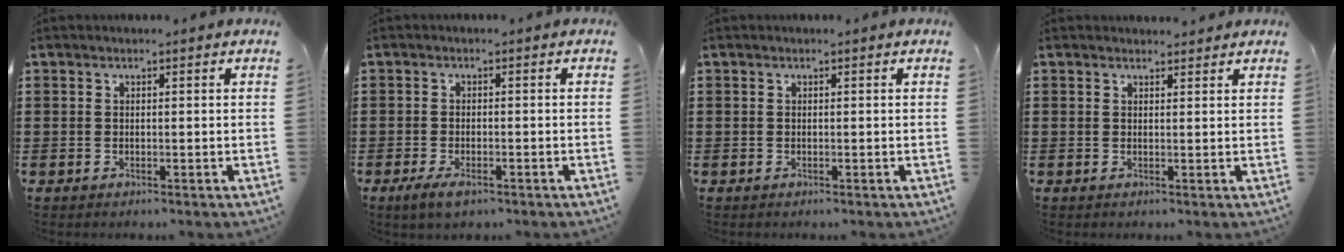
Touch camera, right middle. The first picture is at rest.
{"total": 2.4, "force": [-1.4, 0.9, 1.8], "torque": [-0.046, -0.003, -0.029]}
{"total": 0.0}
{"total": 1.3, "force": [1.2, 0.3, 0.1], "torque": [0.003, 0.000, 0.022]}